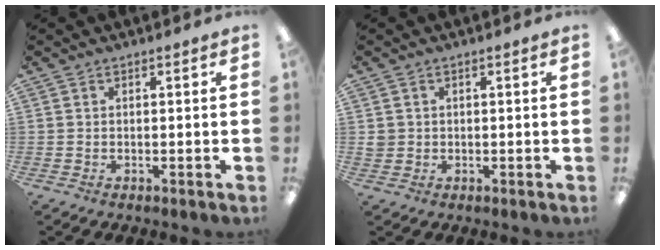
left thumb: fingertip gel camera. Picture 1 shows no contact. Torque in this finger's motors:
{"motor_torque": [-0.10, 0.16, -0.03, -0.04, 0.00]}